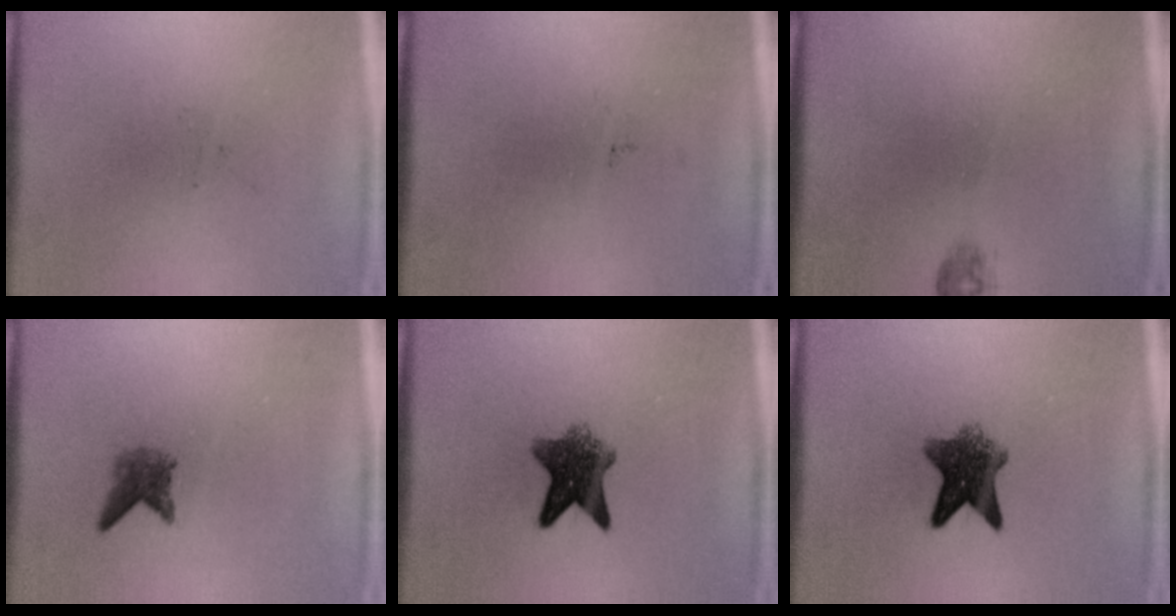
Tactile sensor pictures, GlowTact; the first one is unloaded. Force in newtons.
{"total": 0.0}
{"total": 0.8}
{"total": 2.3}
{"total": 7.0}
{"total": 7.0}